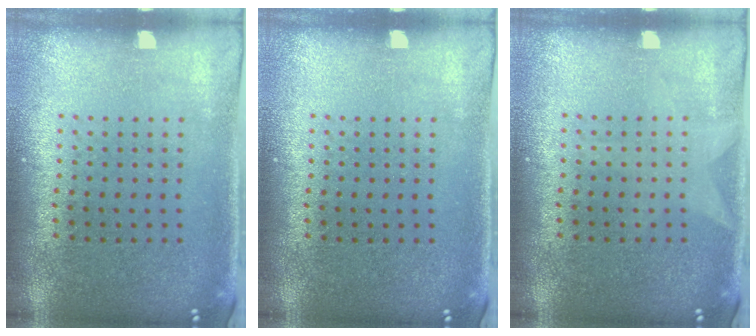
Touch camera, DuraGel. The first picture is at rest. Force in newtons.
{"total": 0.0}
{"total": 0.6, "press": 0.6, "slide": 0.1}